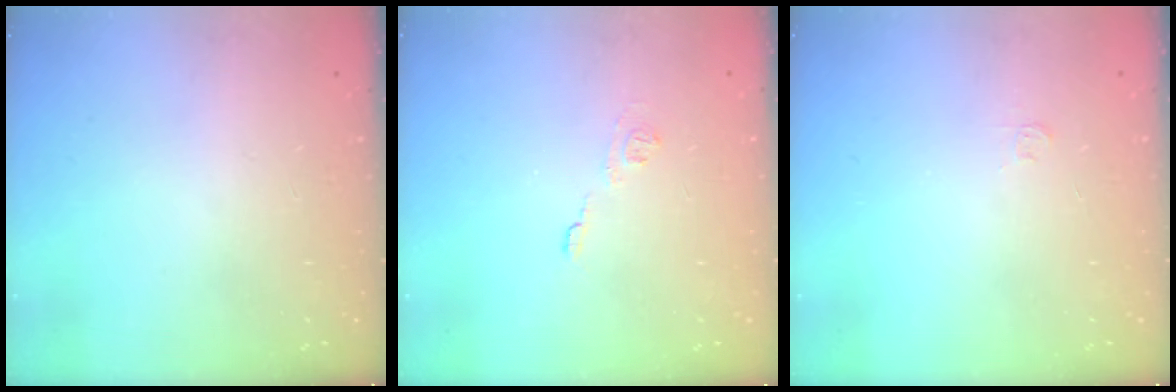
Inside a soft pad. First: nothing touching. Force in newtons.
{"total": 5.1, "press": 5.1, "slide": 0.7}
{"total": 2.8, "press": 2.8, "slide": 0.4}